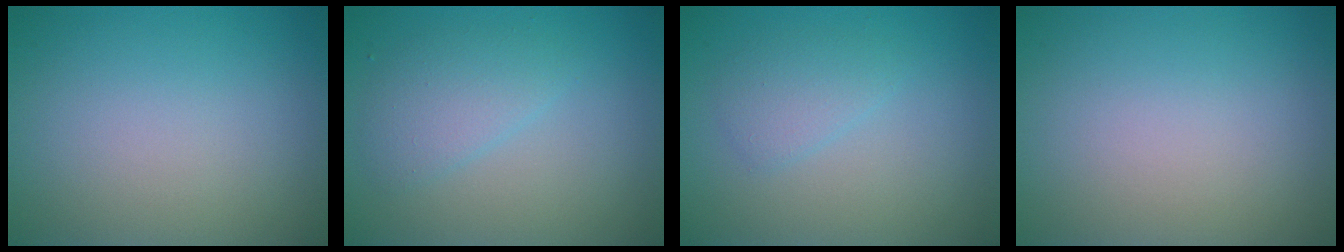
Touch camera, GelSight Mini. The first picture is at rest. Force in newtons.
{"total": 2.5, "press": 2.5, "slide": 0.1}
{"total": 1.7, "press": 1.7, "slide": 0.1}
{"total": 0.0}